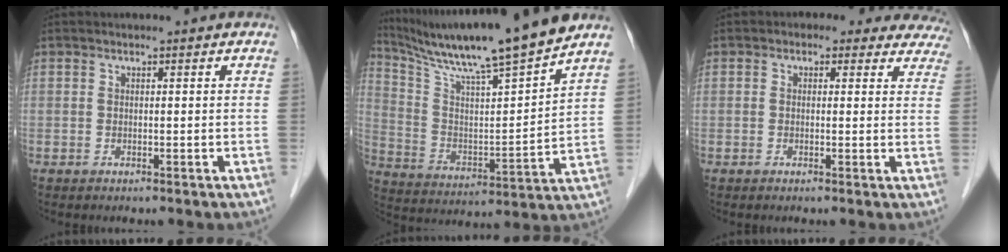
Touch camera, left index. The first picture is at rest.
{"total": 18.9, "force": [16.3, -0.9, 9.5], "torque": [-0.172, -0.008, 0.272]}
{"total": 9.5, "force": [8.0, 4.7, 2.3], "torque": [0.012, 0.013, 0.061]}